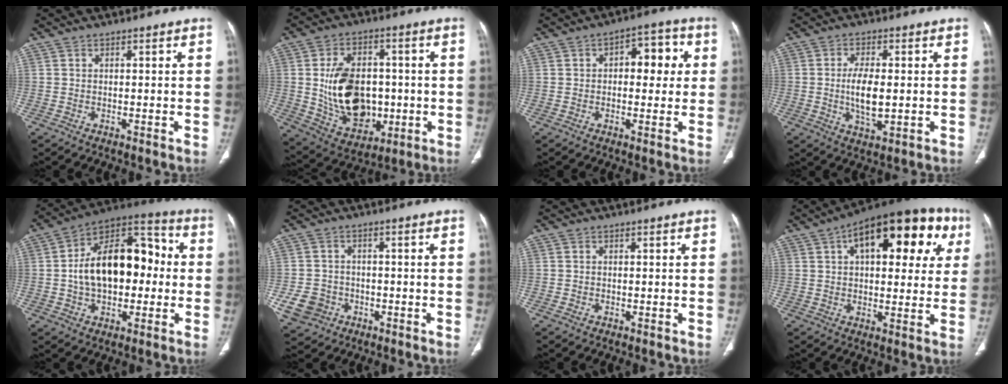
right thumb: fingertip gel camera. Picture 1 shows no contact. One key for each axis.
{"total": 17.5, "fx": -0.7, "fy": 12.2, "fz": 12.5, "tx": -0.176, "ty": 0.002, "tz": 0.013}
{"total": 8.4, "fx": 1.5, "fy": 4.9, "fz": 6.7, "tx": -0.049, "ty": 0.018, "tz": 0.017}
{"total": 7.6, "fx": -0.4, "fy": 3.5, "fz": 6.8, "tx": -0.123, "ty": -0.009, "tz": -0.005}
{"total": 20.1, "fx": 0.2, "fy": 12.3, "fz": 15.9, "tx": -0.228, "ty": 0.042, "tz": -0.001}
{"total": 6.9, "fx": -2.4, "fy": 6.1, "fz": 2.3, "tx": -0.036, "ty": 0.017, "tz": -0.032}
{"total": 0.7, "fx": -0.2, "fy": 0.5, "fz": 0.4, "tx": -0.013, "ty": 0.004, "tz": -0.003}
{"total": 22.9, "fx": 8.4, "fy": 11.2, "fz": 18.1, "tx": -0.218, "ty": 0.026, "tz": 0.114}